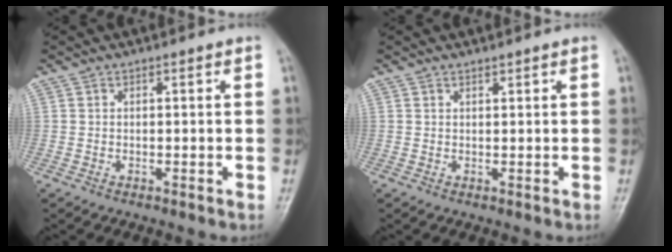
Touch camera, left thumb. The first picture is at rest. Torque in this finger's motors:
{"motor_torque": [-0.01, -0.11, -0.17, -0.05, 0.01]}